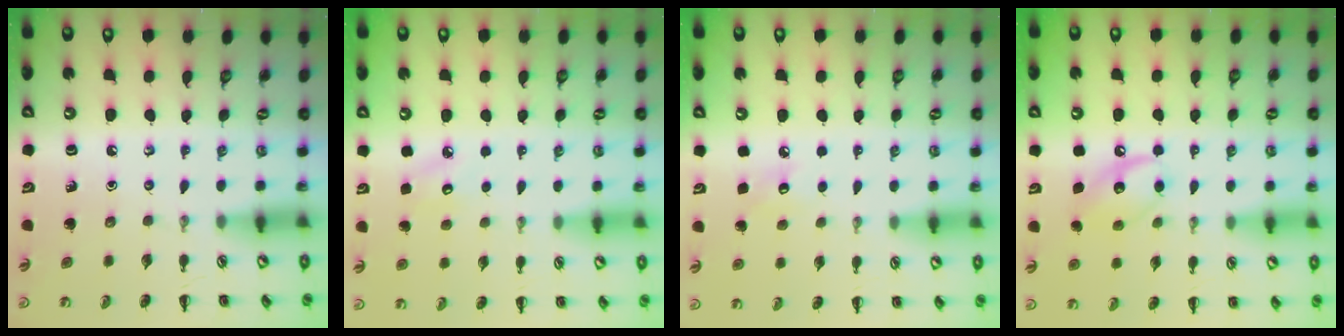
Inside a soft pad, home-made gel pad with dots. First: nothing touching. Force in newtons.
{"total": 6.0, "press": 5.9, "slide": 1.2}
{"total": 4.4, "press": 4.2, "slide": 1.1}
{"total": 10.6, "press": 10.6, "slide": 1.3}